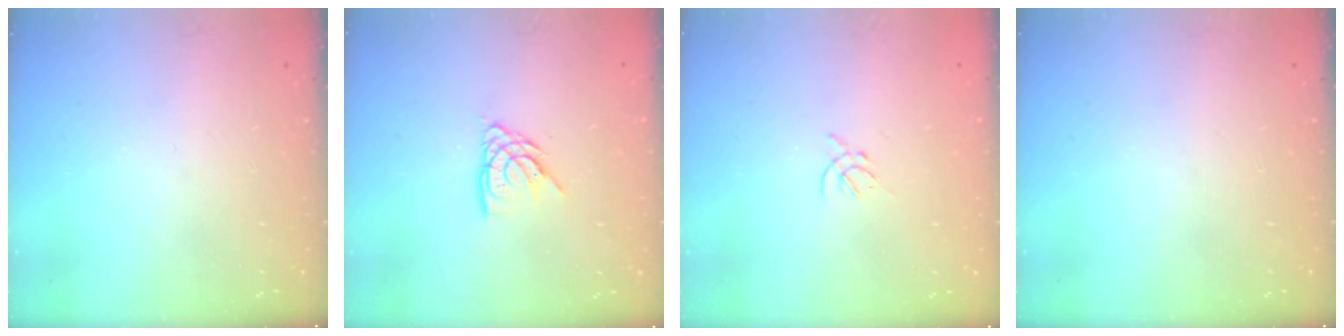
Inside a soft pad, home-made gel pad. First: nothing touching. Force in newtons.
{"total": 6.7, "press": 6.7, "slide": 0.6}
{"total": 1.4, "press": 1.3, "slide": 0.5}
{"total": 0.0}